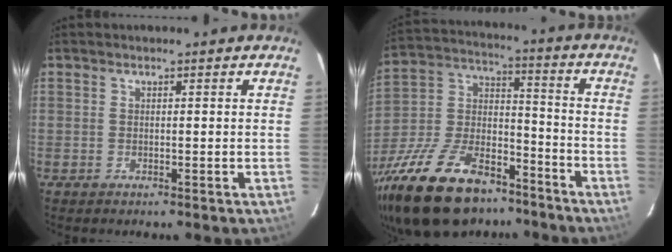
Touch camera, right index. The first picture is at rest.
{"total": 28.0, "force": [-19.3, 13.1, 15.4], "torque": [-0.325, -0.004, -0.315]}